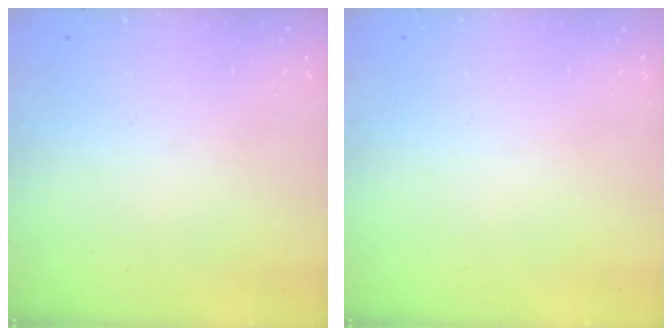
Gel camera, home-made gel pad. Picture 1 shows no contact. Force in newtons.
{"total": 0.0}